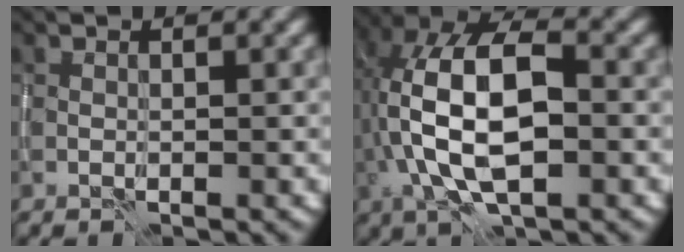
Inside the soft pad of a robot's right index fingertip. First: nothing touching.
{"total": 11.5, "force": [-0.1, 5.6, 10.0], "torque": [-0.194, 0.016, -0.007]}